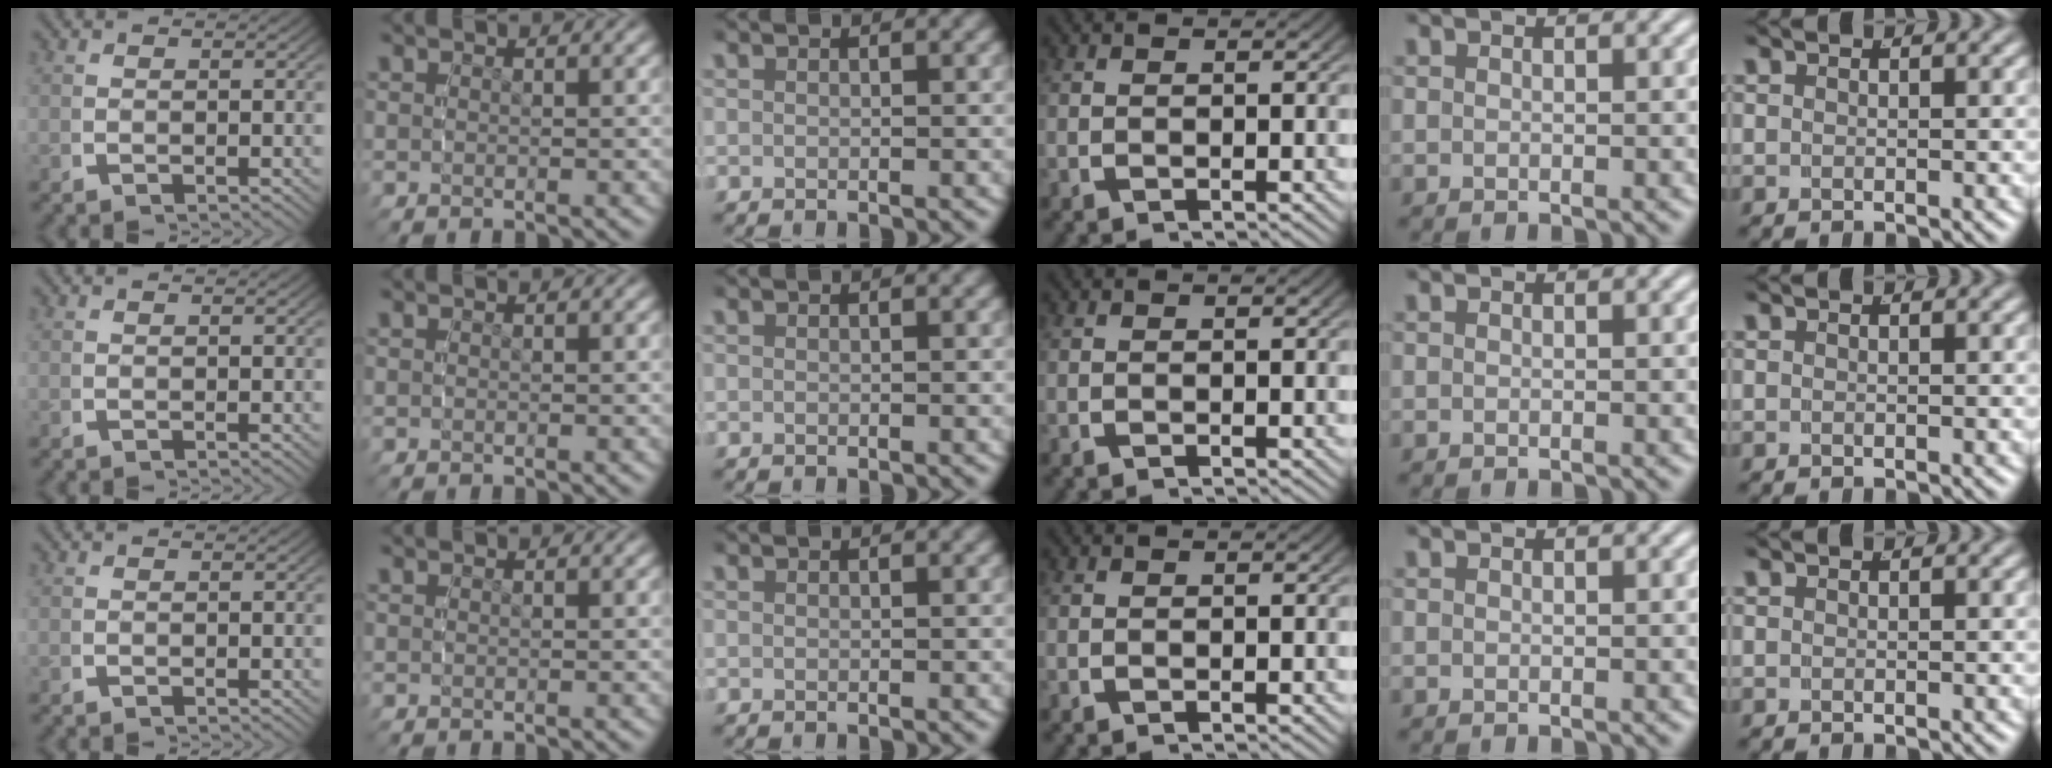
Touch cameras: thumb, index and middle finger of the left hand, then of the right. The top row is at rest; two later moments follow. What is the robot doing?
{"motion": "reach", "object": "markers"}